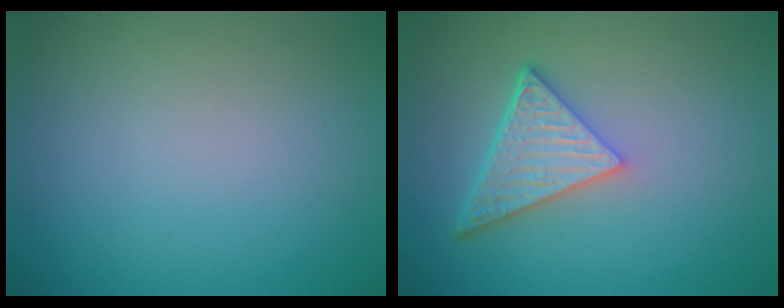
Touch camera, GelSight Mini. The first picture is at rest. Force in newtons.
{"total": 5.0, "press": 3.7, "slide": 3.3}